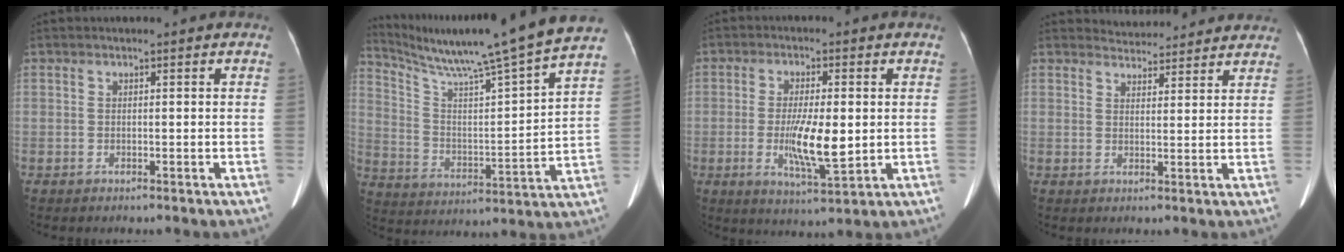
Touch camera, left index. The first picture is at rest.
{"total": 22.0, "force": [18.7, -1.7, 11.4], "torque": [-0.204, -0.030, 0.282]}
{"total": 8.4, "force": [-0.8, 1.7, 8.2], "torque": [-0.155, -0.019, -0.012]}
{"total": 8.0, "force": [7.7, 1.9, 0.7], "torque": [0.001, 0.017, 0.087]}